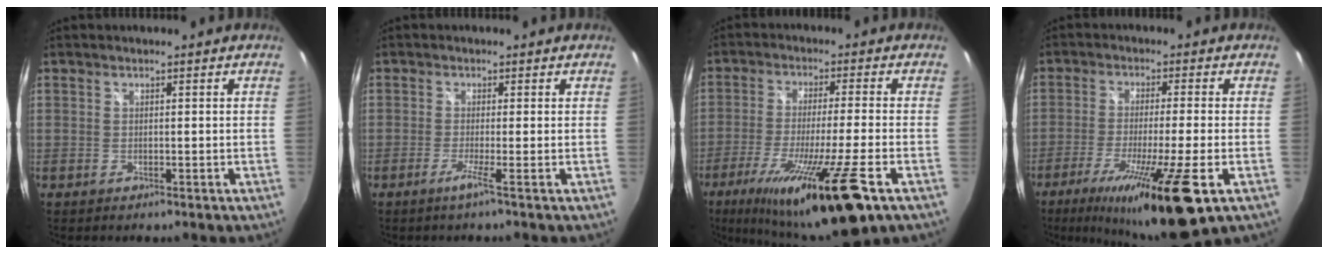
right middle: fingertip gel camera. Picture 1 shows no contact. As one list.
[{"total": 2.1, "force": [-1.1, -1.0, 1.5], "torque": [-0.034, -0.008, -0.030]}, {"total": 18.6, "force": [-10.2, 0.5, 15.5], "torque": [-0.291, -0.061, -0.169]}, {"total": 16.0, "force": [-8.0, 0.7, 13.9], "torque": [-0.262, -0.049, -0.133]}]